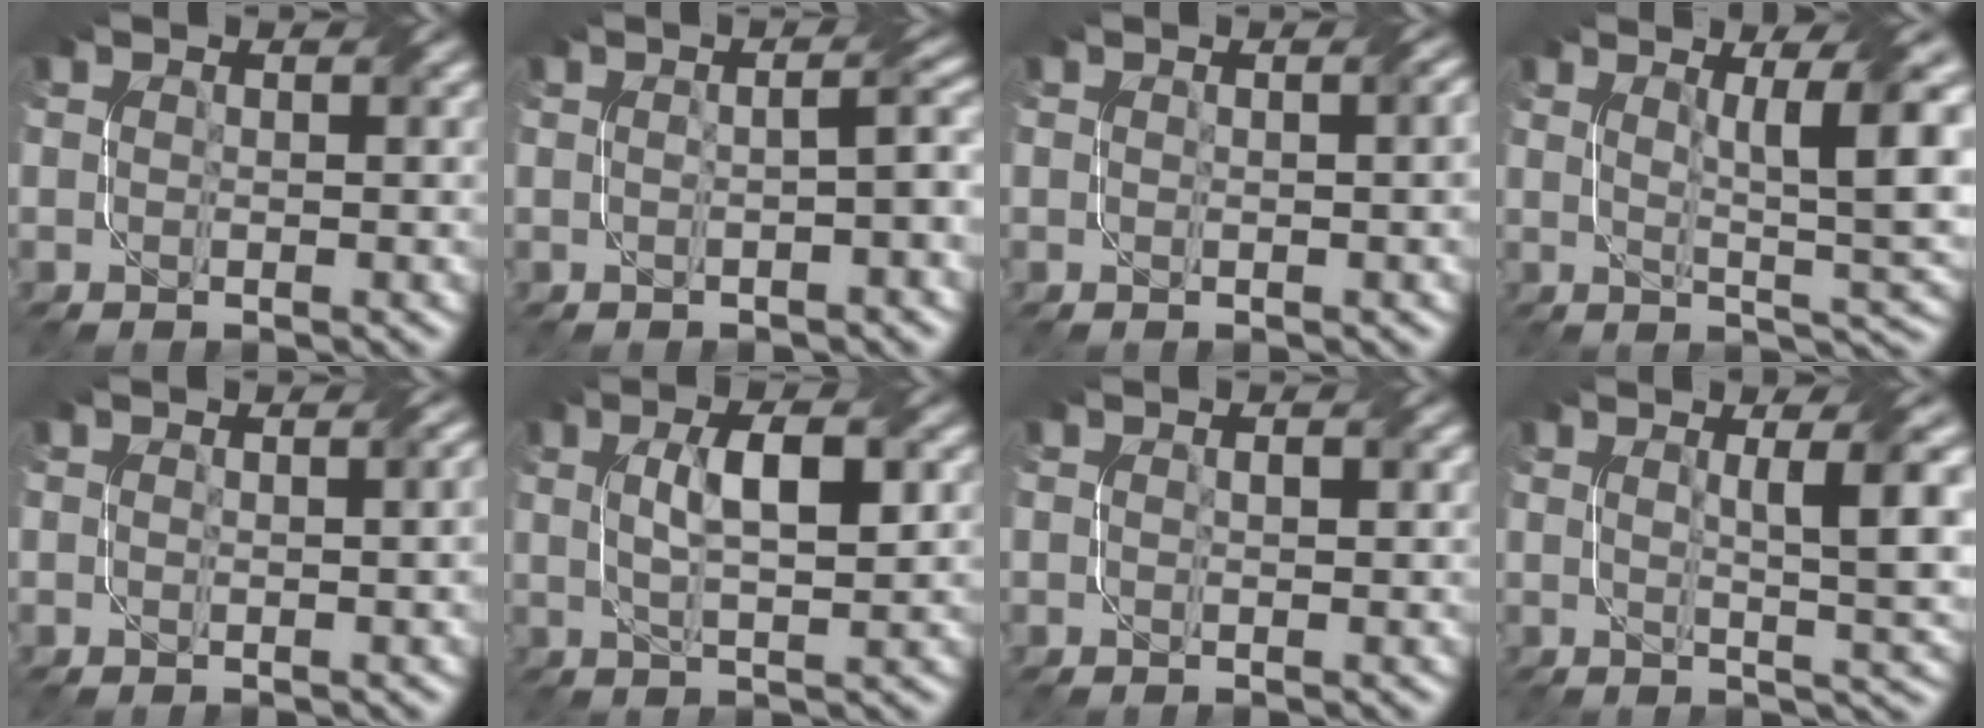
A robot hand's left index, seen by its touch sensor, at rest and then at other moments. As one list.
[{"total": 3.2, "force": [-0.2, 0.8, 3.0], "torque": [-0.033, 0.015, -0.001]}, {"total": 2.0, "force": [0.3, 0.6, 1.9], "torque": [-0.013, 0.007, 0.003]}, {"total": 7.6, "force": [2.3, 1.3, 7.1], "torque": [-0.102, -0.001, 0.042]}, {"total": 2.2, "force": [0.2, 0.8, 2.1], "torque": [-0.022, 0.004, 0.005]}, {"total": 4.9, "force": [1.0, 1.3, 4.6], "torque": [-0.083, 0.007, 0.018]}, {"total": 0.7, "force": [0.1, 0.2, 0.6], "torque": [-0.011, 0.000, 0.000]}, {"total": 6.5, "force": [1.5, 1.3, 6.1], "torque": [-0.076, 0.000, 0.023]}]